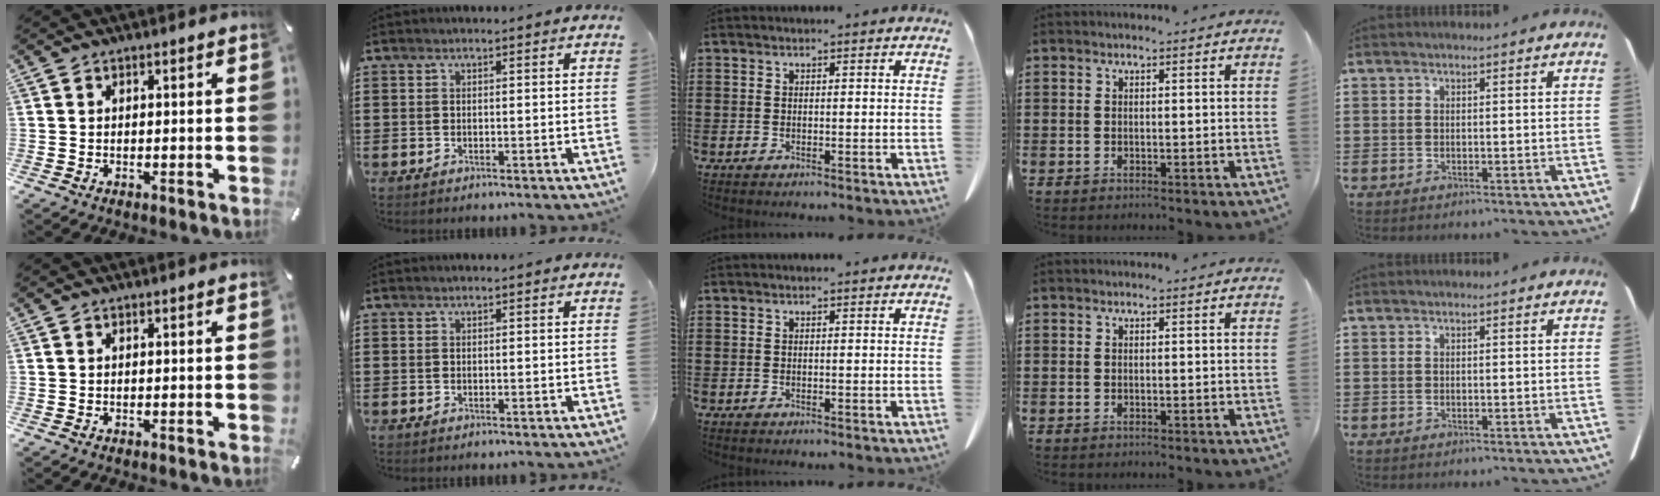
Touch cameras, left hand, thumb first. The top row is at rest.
{}